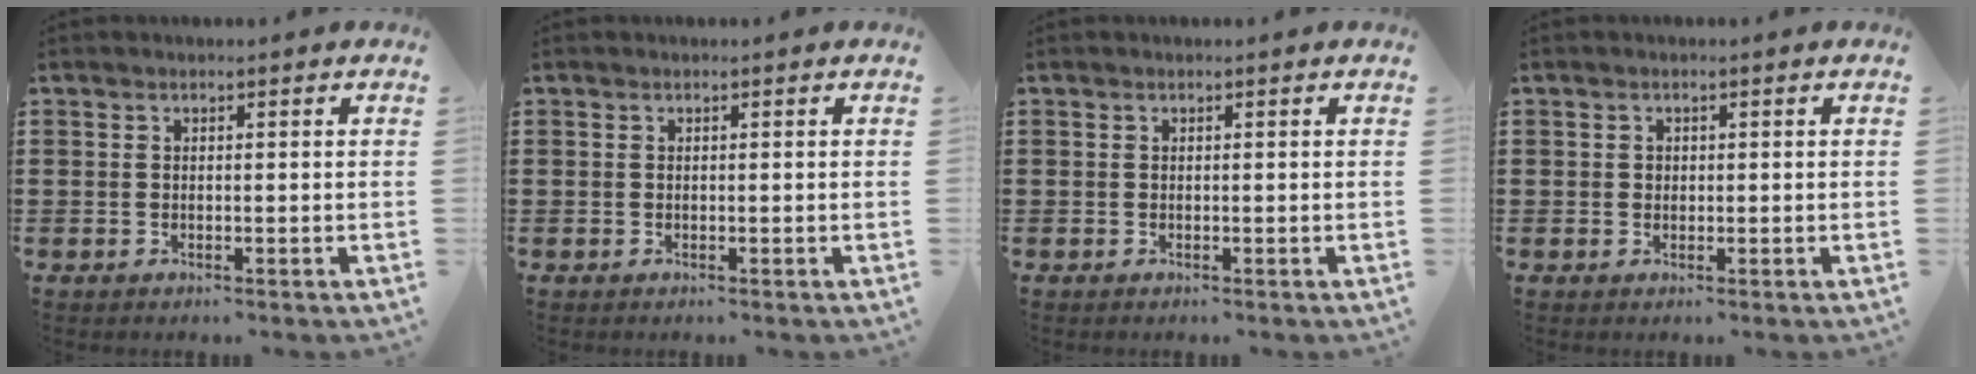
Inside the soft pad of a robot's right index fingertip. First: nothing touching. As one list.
[{"total": 0.0}, {"total": 0.0}, {"total": 0.6, "force": [0.2, 0.6, 0.1], "torque": [-0.003, 0.003, 0.004]}]